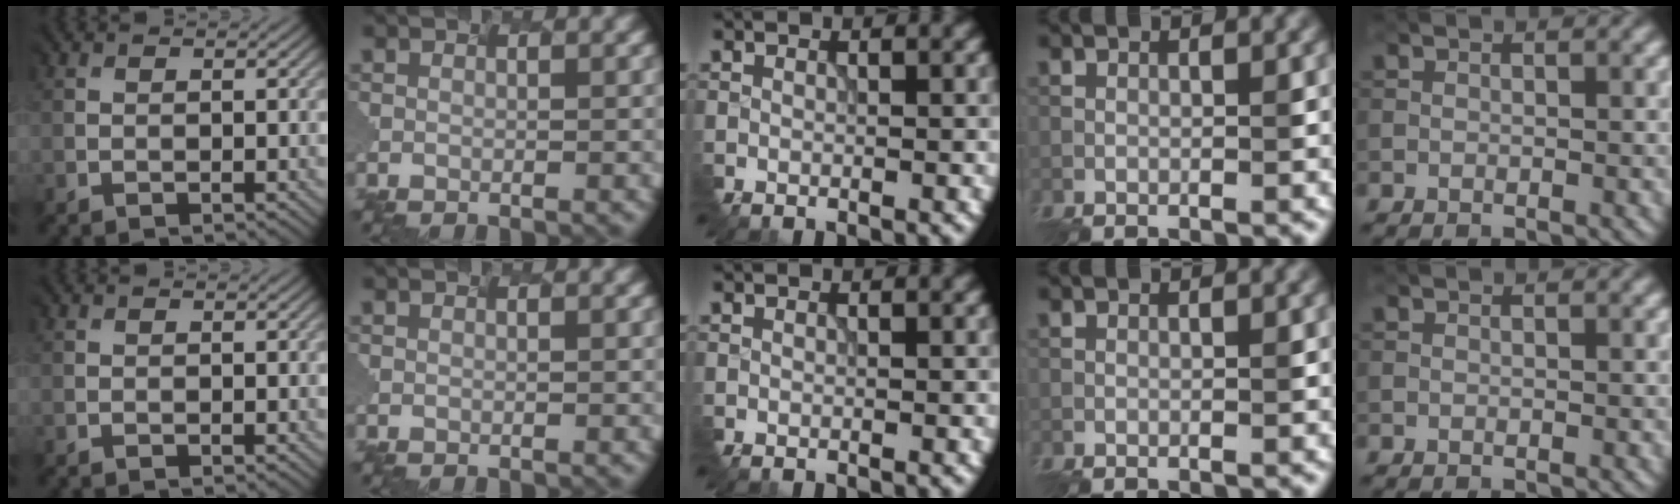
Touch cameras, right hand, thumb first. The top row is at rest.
{}